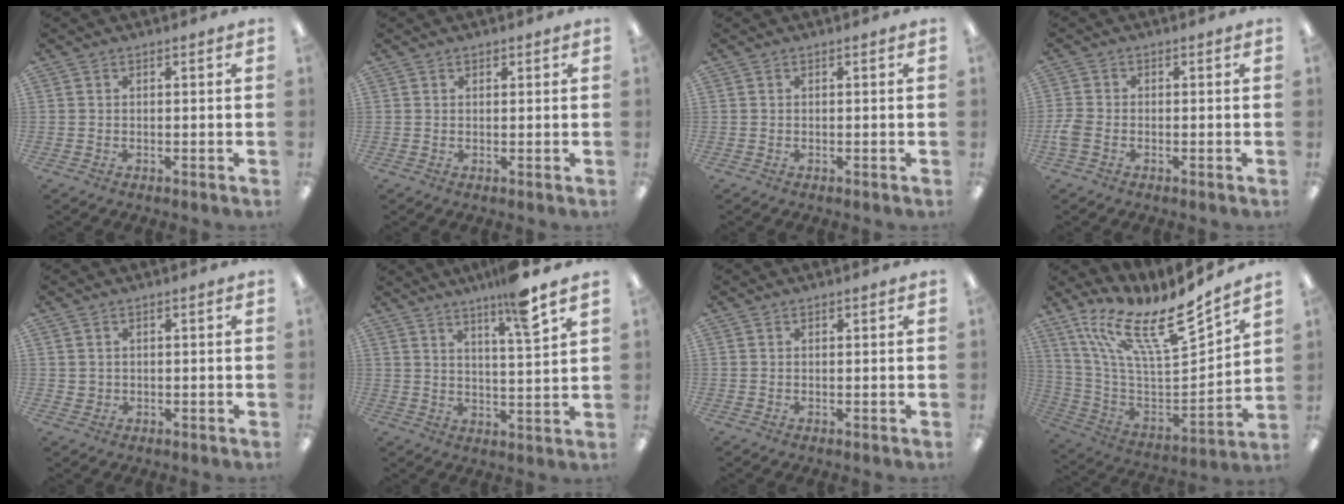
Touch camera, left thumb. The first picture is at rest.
{"total": 0.9, "force": [0.7, 0.5, 0.2], "torque": [-0.003, 0.001, 0.014]}
{"total": 0.0}
{"total": 3.2, "force": [-1.0, 2.2, 2.2], "torque": [-0.049, 0.002, -0.019]}
{"total": 1.4, "force": [0.8, 1.1, 0.2], "torque": [-0.006, 0.001, 0.015]}
{"total": 10.0, "force": [7.3, 0.5, 6.9], "torque": [-0.112, -0.040, 0.117]}
{"total": 0.6, "force": [0.5, 0.2, 0.2], "torque": [0.004, -0.001, 0.007]}
{"total": 19.6, "force": [13.5, 5.3, 13.2], "torque": [-0.223, -0.097, 0.229]}